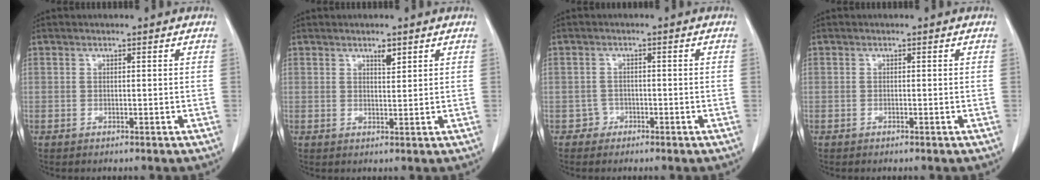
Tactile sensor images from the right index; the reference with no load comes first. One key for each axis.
{"total": 1.7, "fx": 1.2, "fy": 0.5, "fz": 1.1, "tx": -0.018, "ty": -0.003, "tz": 0.020}
{"total": 1.8, "fx": -1.0, "fy": 1.4, "fz": -0.4, "tx": 0.014, "ty": 0.009, "tz": -0.024}
{"total": 0.0}